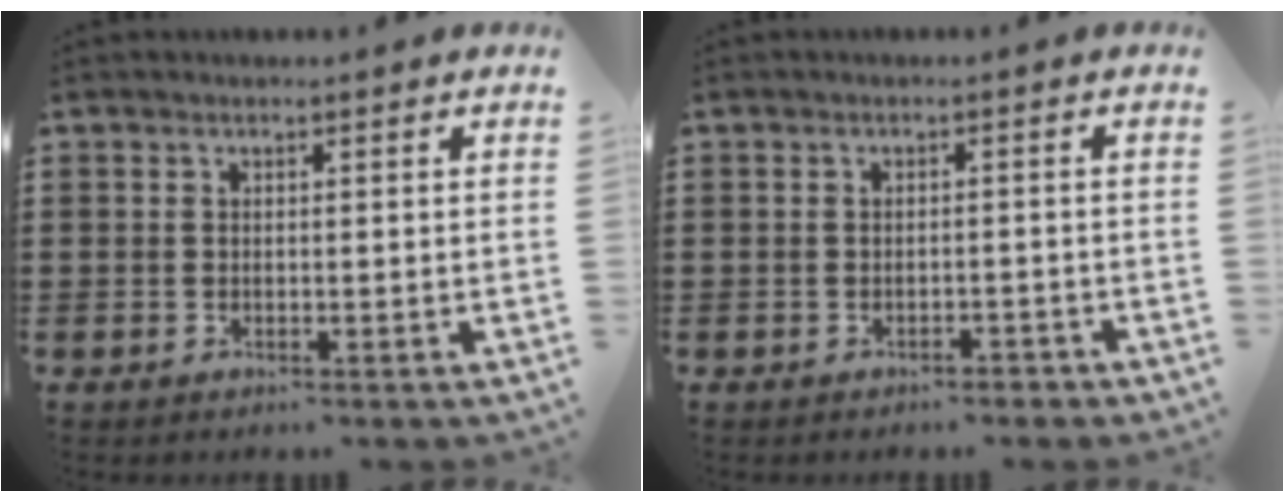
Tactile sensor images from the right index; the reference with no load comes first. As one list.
[{"total": 1.4, "force": [-1.3, 0.3, 0.3], "torque": [-0.012, 0.000, -0.028]}]